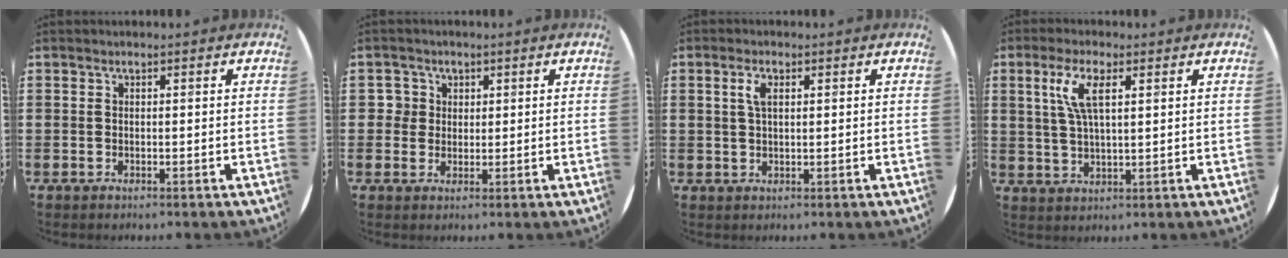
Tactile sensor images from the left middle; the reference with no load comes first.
{"total": 2.6, "force": [1.0, 2.4, 0.4], "torque": [-0.010, 0.006, 0.016]}
{"total": 2.5, "force": [1.0, 1.0, 2.1], "torque": [-0.046, 0.006, 0.017]}
{"total": 5.8, "force": [2.8, 1.6, 4.9], "torque": [-0.104, 0.010, 0.046]}